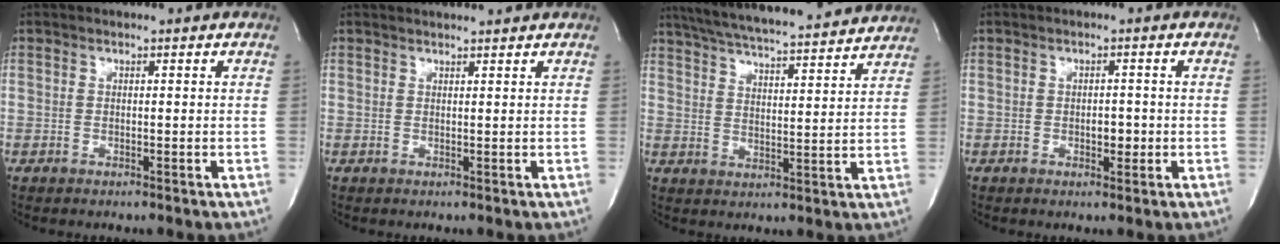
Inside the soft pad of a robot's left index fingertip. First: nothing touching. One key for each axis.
{"total": 3.1, "fx": 3.0, "fy": -0.2, "fz": 0.7, "tx": -0.011, "ty": 0.014, "tz": 0.041}
{"total": 20.8, "fx": 18.9, "fy": 1.9, "fz": 8.5, "tx": -0.150, "ty": 0.019, "tz": 0.265}
{"total": 1.8, "fx": -0.4, "fy": 1.0, "fz": 1.5, "tx": -0.020, "ty": 0.001, "tz": -0.003}